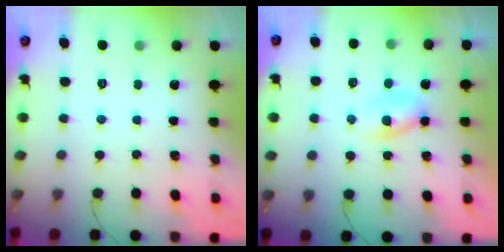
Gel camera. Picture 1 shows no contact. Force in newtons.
{"total": 2.1, "press": 1.9, "slide": 0.9}